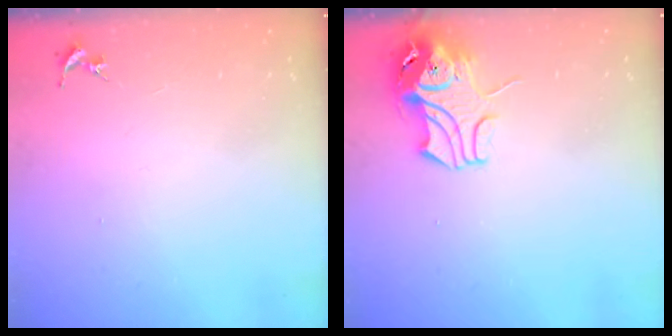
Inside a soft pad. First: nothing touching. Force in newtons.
{"total": 9.1, "press": 9.0, "slide": 1.4}